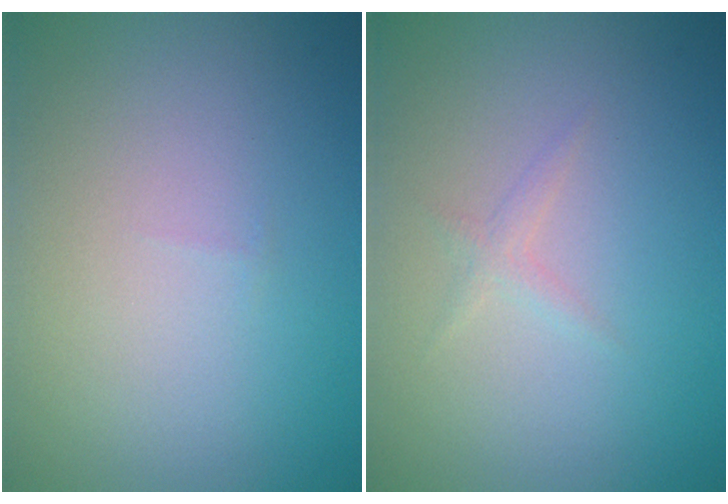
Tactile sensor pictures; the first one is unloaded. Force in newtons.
{"total": 0.8, "press": 0.8, "slide": 0.0}